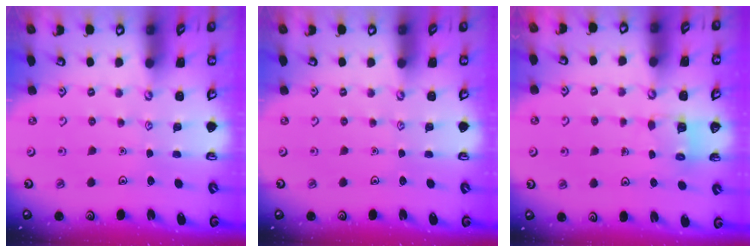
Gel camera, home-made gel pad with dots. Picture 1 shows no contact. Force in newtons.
{"total": 0.0}
{"total": 5.0, "press": 5.0, "slide": 0.3}